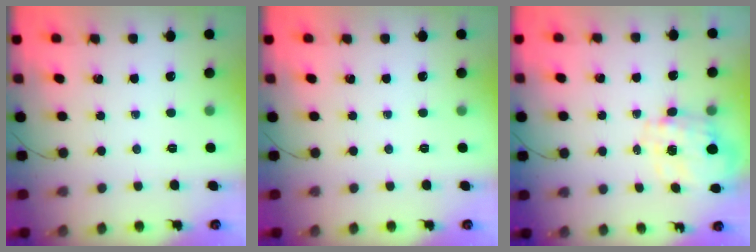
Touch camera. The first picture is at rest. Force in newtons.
{"total": 0.0}
{"total": 2.6, "press": 2.4, "slide": 1.0}